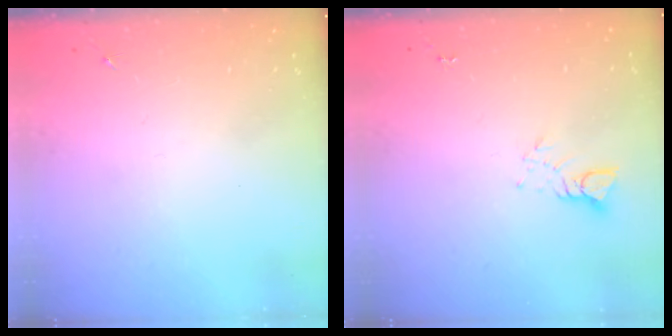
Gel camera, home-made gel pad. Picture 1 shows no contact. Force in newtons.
{"total": 3.8, "press": 3.8, "slide": 0.3}